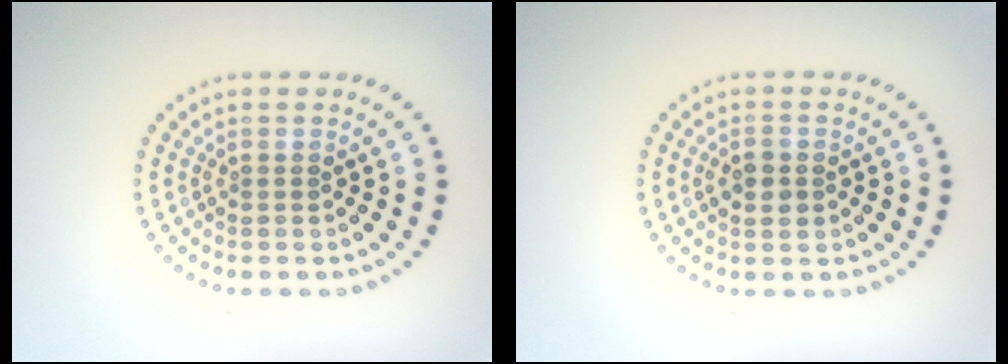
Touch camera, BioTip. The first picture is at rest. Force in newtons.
{"total": 2.4, "press": 2.4, "slide": 0.2}